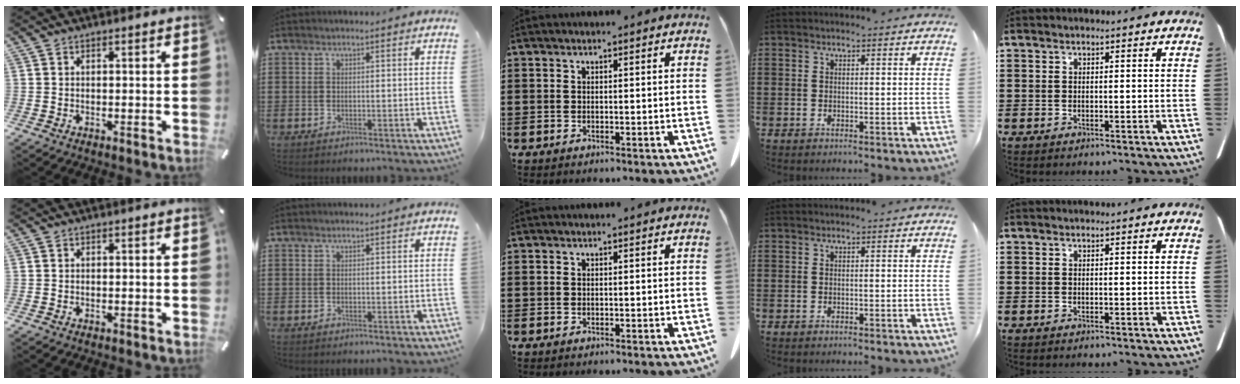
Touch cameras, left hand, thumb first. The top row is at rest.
{}